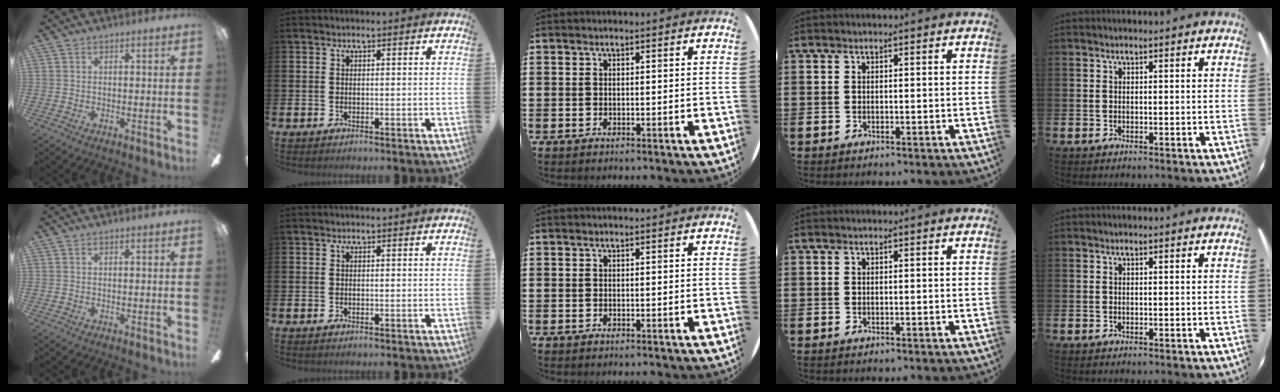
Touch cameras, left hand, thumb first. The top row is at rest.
{}